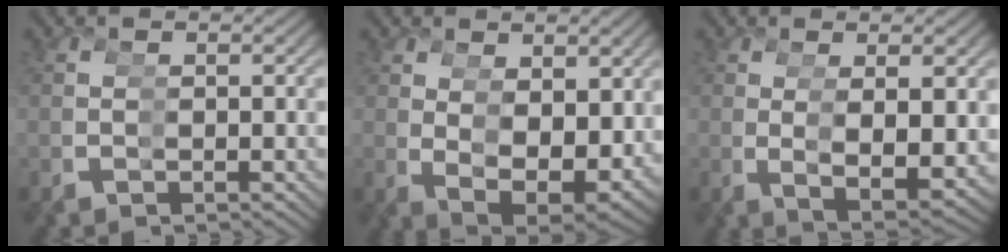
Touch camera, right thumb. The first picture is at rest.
{"total": 7.6, "force": [-0.1, 4.6, 6.1], "torque": [-0.099, -0.015, 0.013]}
{"total": 4.7, "force": [0.3, 1.2, 4.5], "torque": [-0.070, 0.009, 0.010]}